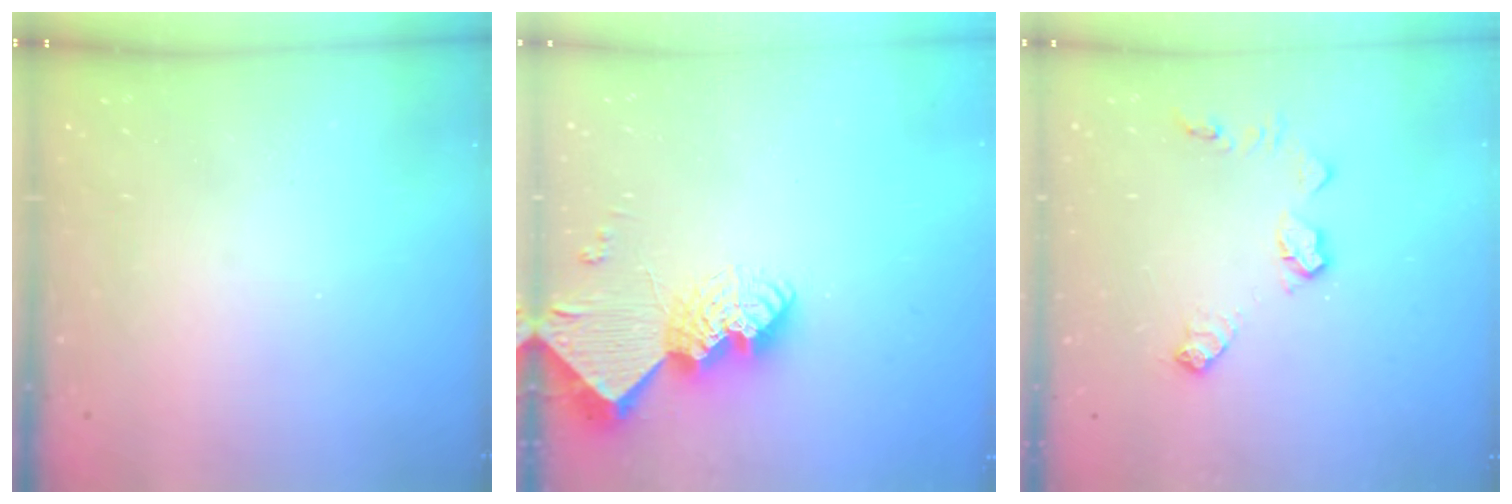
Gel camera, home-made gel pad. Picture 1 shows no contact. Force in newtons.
{"total": 11.8, "press": 11.8, "slide": 1.0}
{"total": 8.8, "press": 8.8, "slide": 0.3}